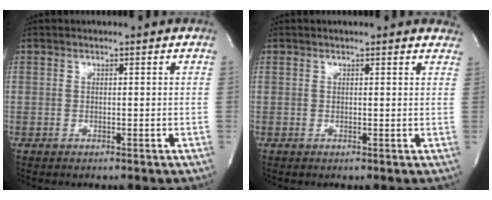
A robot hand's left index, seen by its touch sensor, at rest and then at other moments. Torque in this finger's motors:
{"motor_torque": [0.53, -0.54, 0.39, 0.05]}